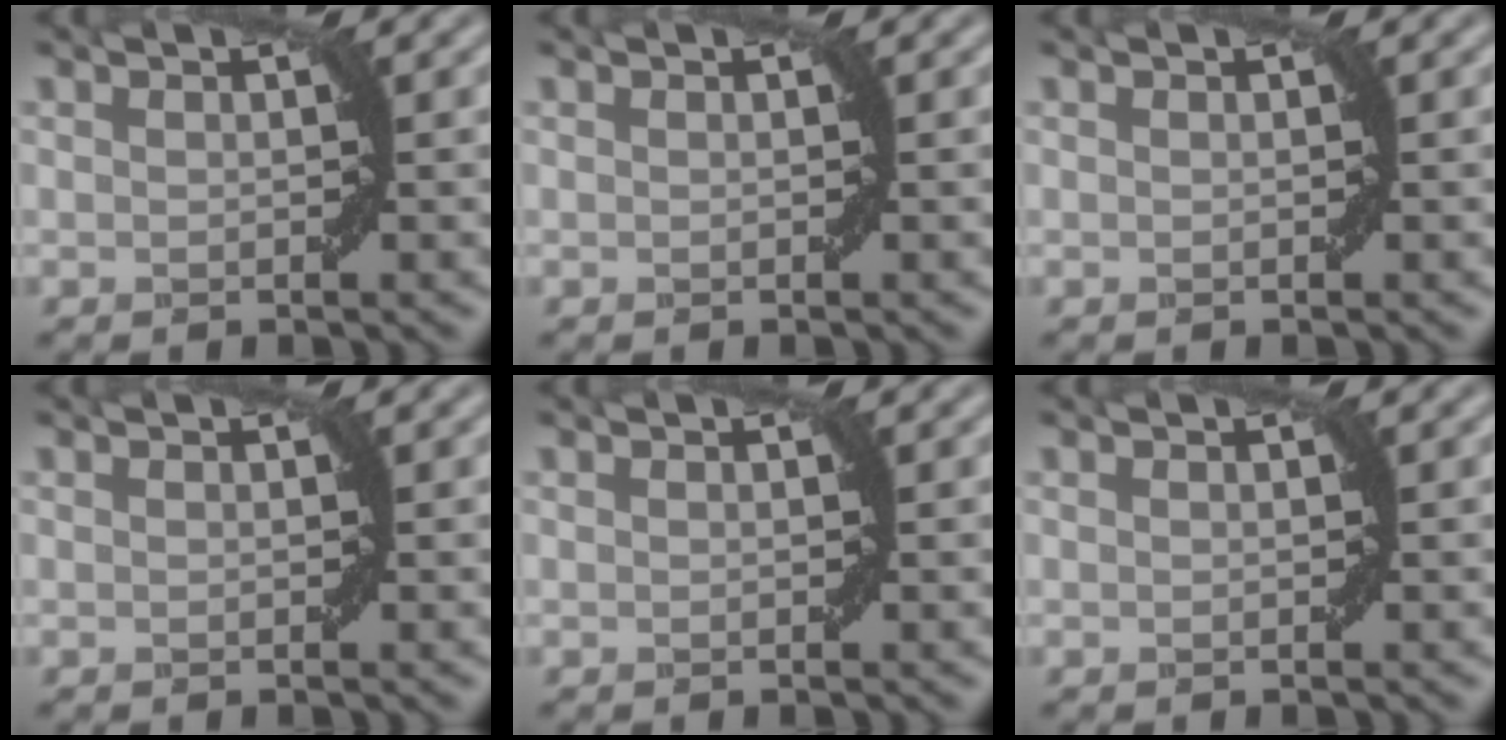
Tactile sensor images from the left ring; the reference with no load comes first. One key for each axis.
{"total": 0.0}
{"total": 0.0}
{"total": 0.0}
{"total": 0.0}
{"total": 0.0}